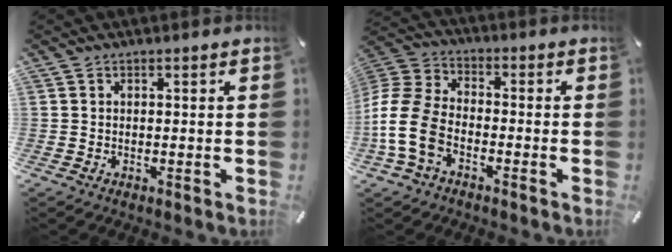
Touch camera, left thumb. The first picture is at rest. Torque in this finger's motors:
{"motor_torque": [1.76, 2.93, 0.37, 0.27, 0.22]}